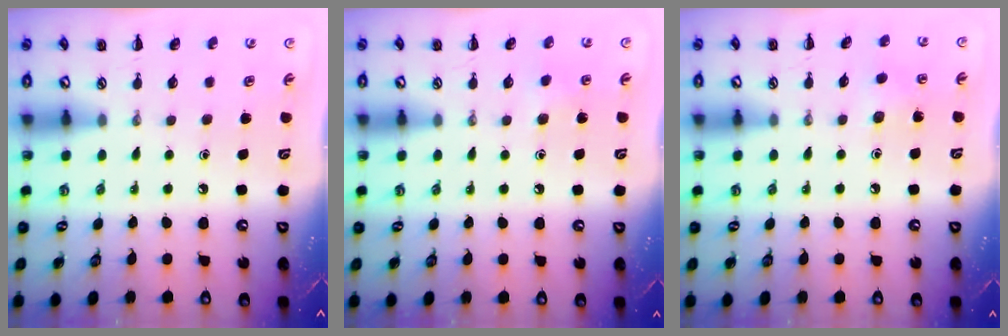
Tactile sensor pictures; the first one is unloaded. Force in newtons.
{"total": 4.3, "press": 4.1, "slide": 1.2}
{"total": 6.0, "press": 5.8, "slide": 1.4}